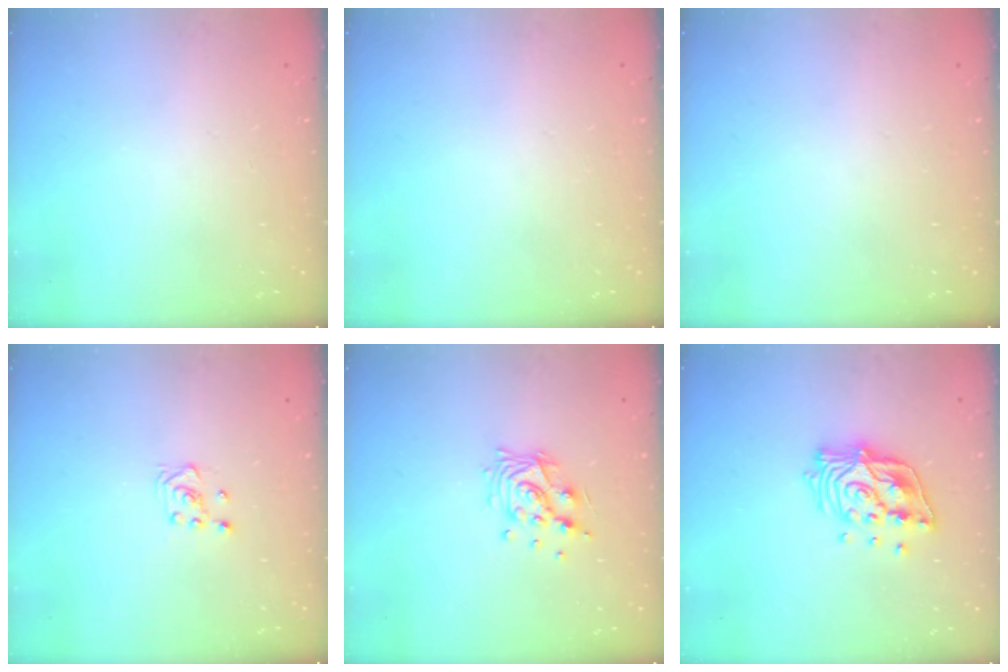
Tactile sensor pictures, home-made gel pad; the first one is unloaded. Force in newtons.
{"total": 0.0}
{"total": 0.0}
{"total": 3.1, "press": 3.0, "slide": 0.8}
{"total": 10.9, "press": 10.8, "slide": 0.9}
{"total": 14.7, "press": 14.6, "slide": 1.4}